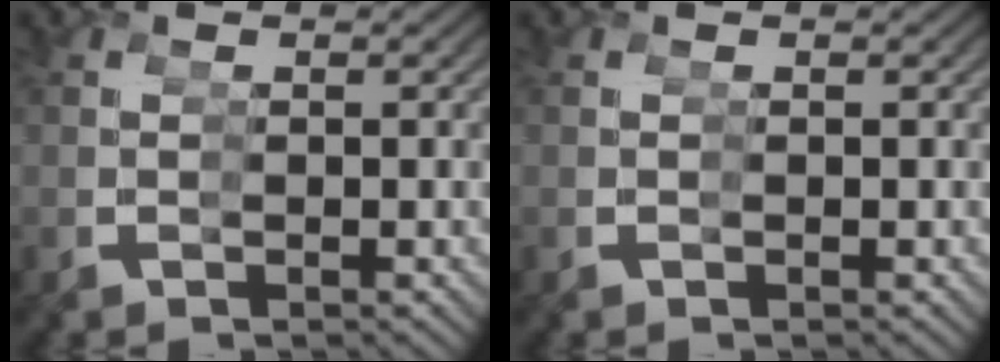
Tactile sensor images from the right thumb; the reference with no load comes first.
{"total": 0.0}